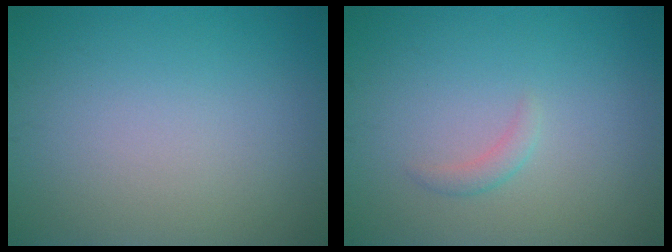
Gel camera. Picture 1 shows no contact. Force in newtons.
{"total": 1.0, "press": 1.0, "slide": 0.0}